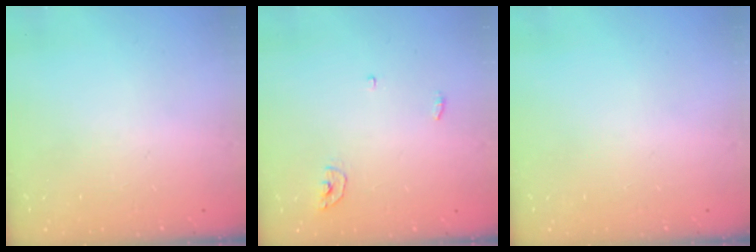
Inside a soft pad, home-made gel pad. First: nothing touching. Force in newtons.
{"total": 3.7, "press": 3.6, "slide": 0.3}
{"total": 0.0}